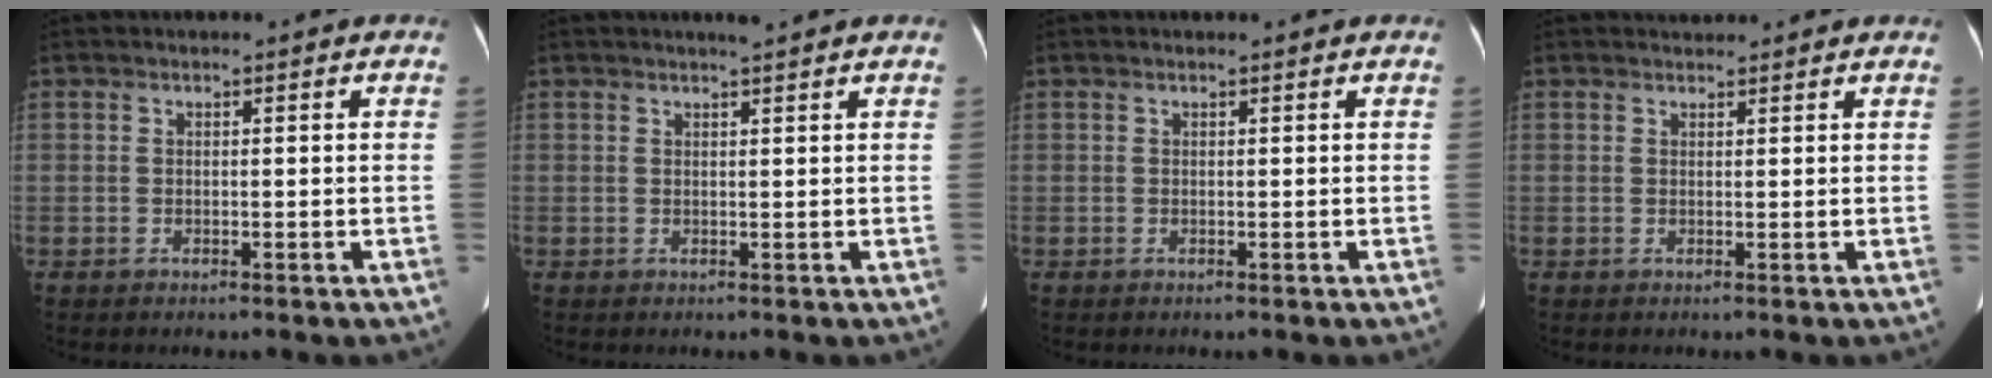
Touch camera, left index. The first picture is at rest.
{"total": 1.5, "force": [1.4, 0.0, 0.6], "torque": [-0.011, 0.006, 0.025]}
{"total": 0.0}
{"total": 1.6, "force": [1.6, 0.4, 0.0], "torque": [-0.008, 0.014, 0.027]}